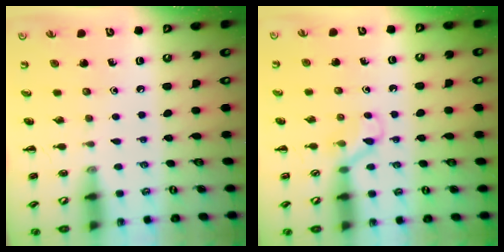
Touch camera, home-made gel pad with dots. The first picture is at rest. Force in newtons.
{"total": 4.9, "press": 4.6, "slide": 1.6}